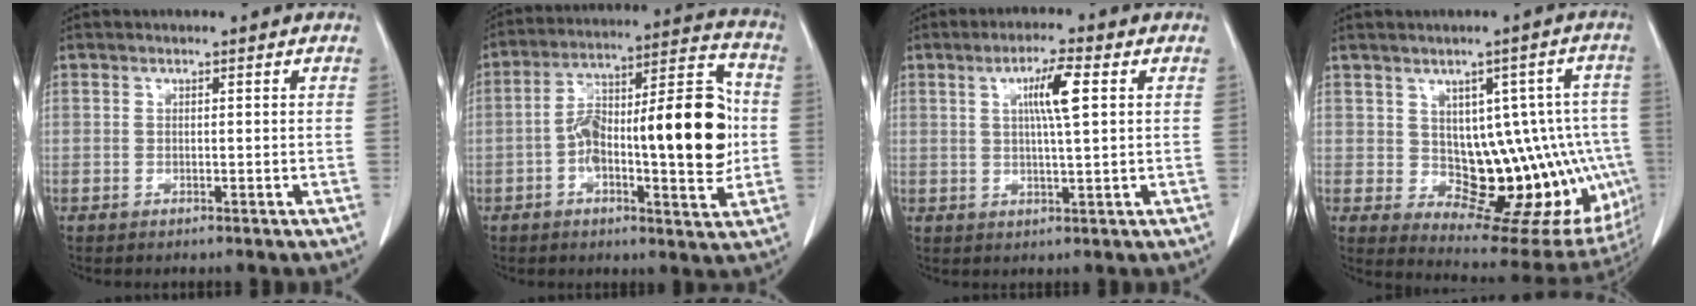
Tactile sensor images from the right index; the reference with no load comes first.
{"total": 20.4, "force": [-1.1, 5.4, 19.7], "torque": [-0.314, 0.033, -0.016]}
{"total": 5.9, "force": [1.7, 0.2, 5.7], "torque": [-0.100, 0.001, 0.027]}
{"total": 16.1, "force": [-1.1, 8.1, 13.9], "torque": [-0.131, 0.026, 0.009]}